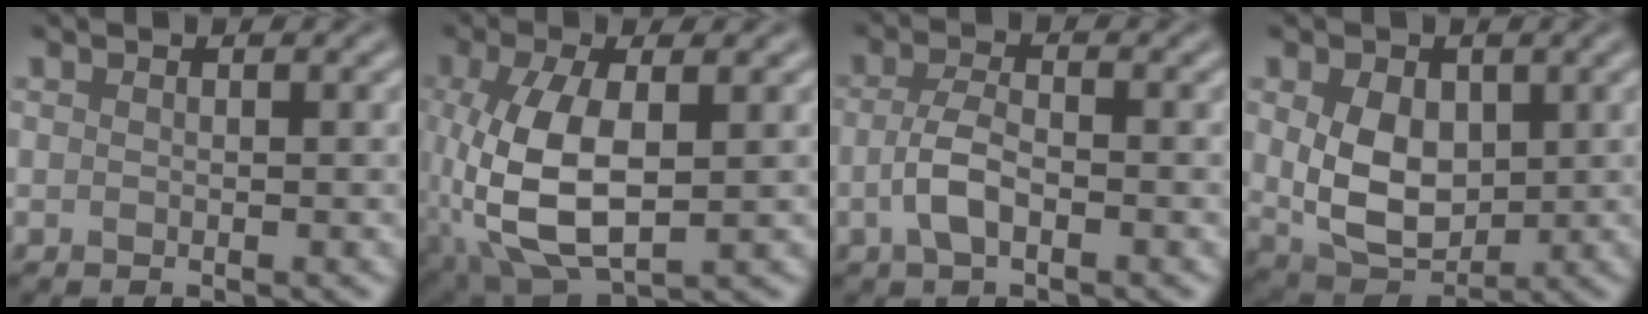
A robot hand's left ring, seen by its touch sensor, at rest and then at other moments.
{"total": 8.7, "force": [-0.9, 4.0, 7.6], "torque": [-0.178, -0.004, -0.013]}
{"total": 3.1, "force": [-1.0, 1.3, 2.7], "torque": [-0.058, 0.001, -0.025]}
{"total": 6.4, "force": [0.7, 4.5, 4.4], "torque": [-0.090, -0.008, 0.021]}